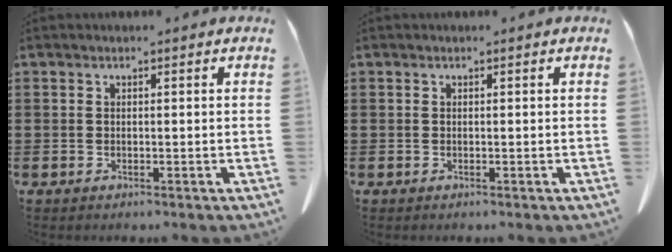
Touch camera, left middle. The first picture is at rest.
{"total": 0.0}